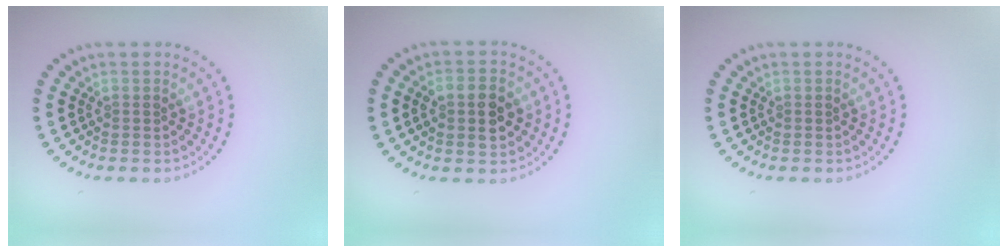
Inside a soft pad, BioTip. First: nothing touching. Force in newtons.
{"total": 3.9, "press": 3.9, "slide": 0.2}
{"total": 0.0}